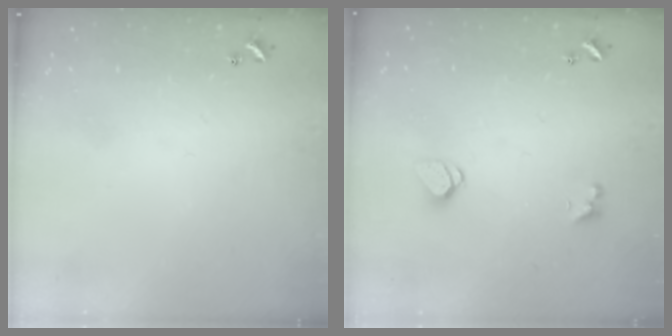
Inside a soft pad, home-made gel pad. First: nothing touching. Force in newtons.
{"total": 1.5, "press": 1.4, "slide": 0.5}